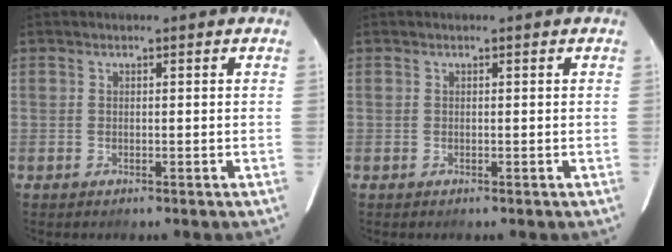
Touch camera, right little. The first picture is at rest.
{"total": 0.0}